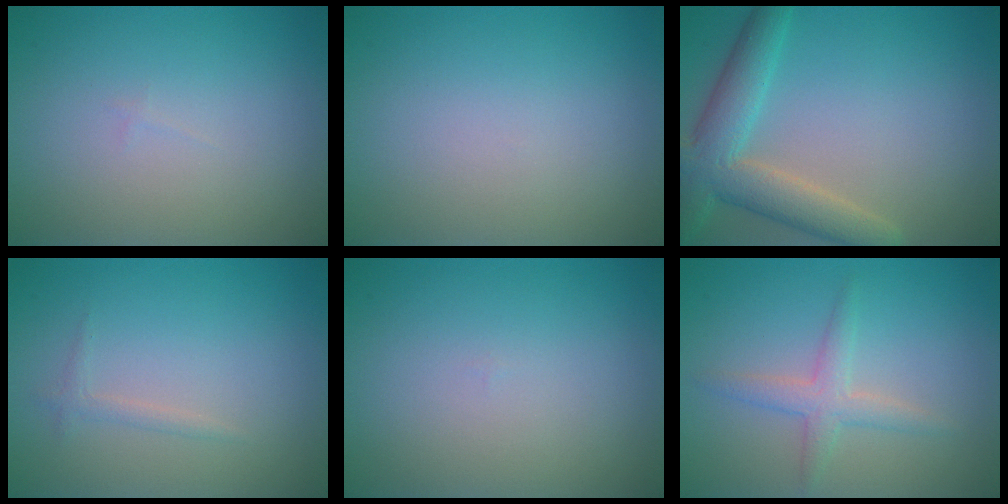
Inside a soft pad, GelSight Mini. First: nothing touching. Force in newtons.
{"total": 0.0}
{"total": 5.8, "press": 5.8, "slide": 0.4}
{"total": 0.8, "press": 0.8, "slide": 0.1}
{"total": 0.0}
{"total": 2.4, "press": 2.4, "slide": 0.0}